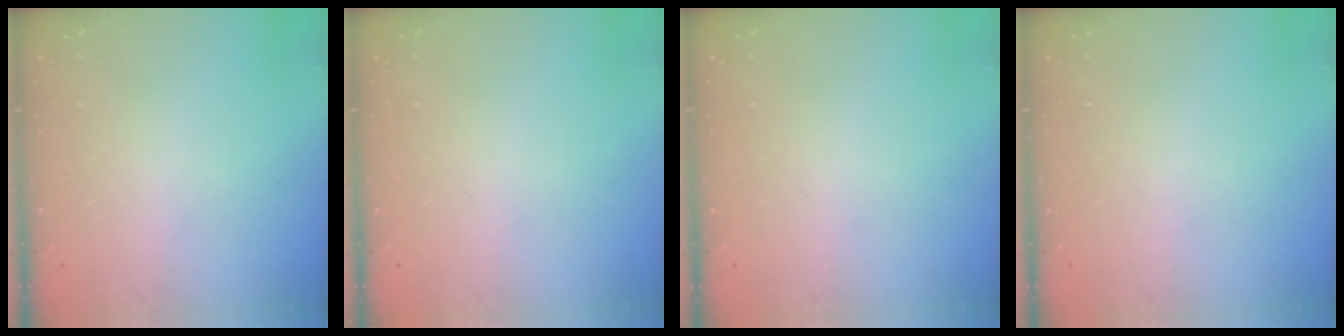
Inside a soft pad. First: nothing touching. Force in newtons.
{"total": 0.0}
{"total": 0.0}
{"total": 0.0}